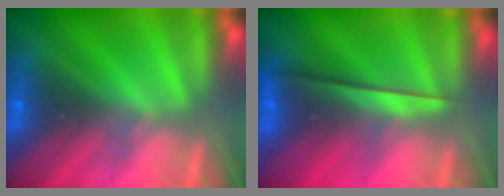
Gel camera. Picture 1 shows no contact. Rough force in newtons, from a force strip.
{"total": 2.3}